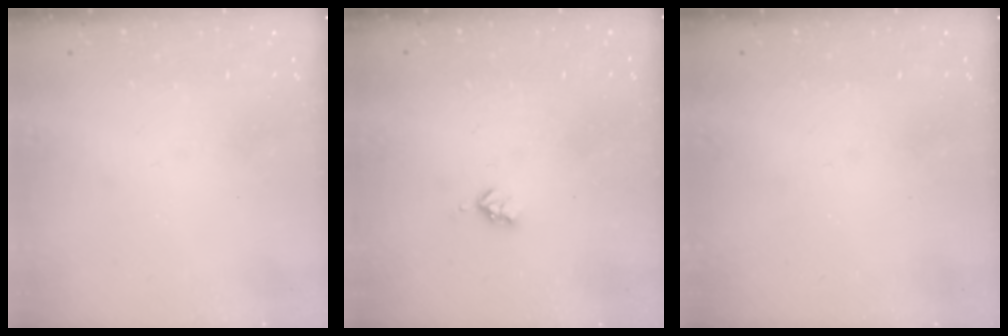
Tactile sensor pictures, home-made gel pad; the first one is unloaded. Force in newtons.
{"total": 2.7, "press": 2.6, "slide": 0.5}
{"total": 0.0}